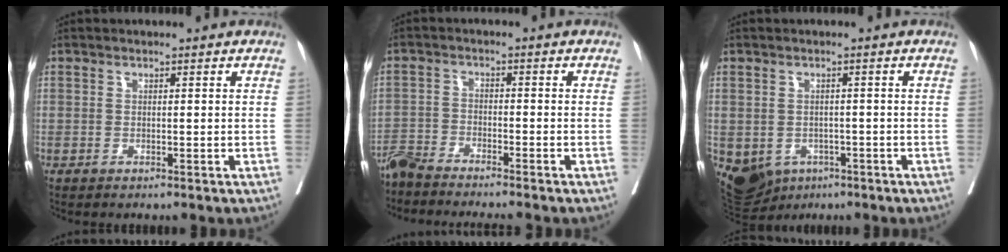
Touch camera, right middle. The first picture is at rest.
{"total": 6.9, "force": [-6.5, -0.4, 2.4], "torque": [-0.027, -0.013, -0.111]}
{"total": 11.3, "force": [-5.0, 9.2, 4.3], "torque": [-0.115, -0.004, -0.059]}